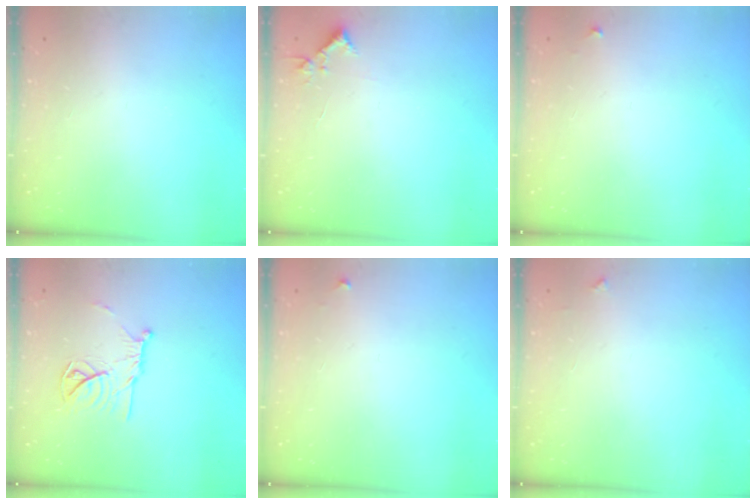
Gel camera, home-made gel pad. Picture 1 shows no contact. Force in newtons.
{"total": 4.4, "press": 4.4, "slide": 0.5}
{"total": 4.2, "press": 4.1, "slide": 0.7}
{"total": 12.4, "press": 12.4, "slide": 0.2}
{"total": 4.2, "press": 4.1, "slide": 0.7}
{"total": 3.3, "press": 3.3, "slide": 0.4}